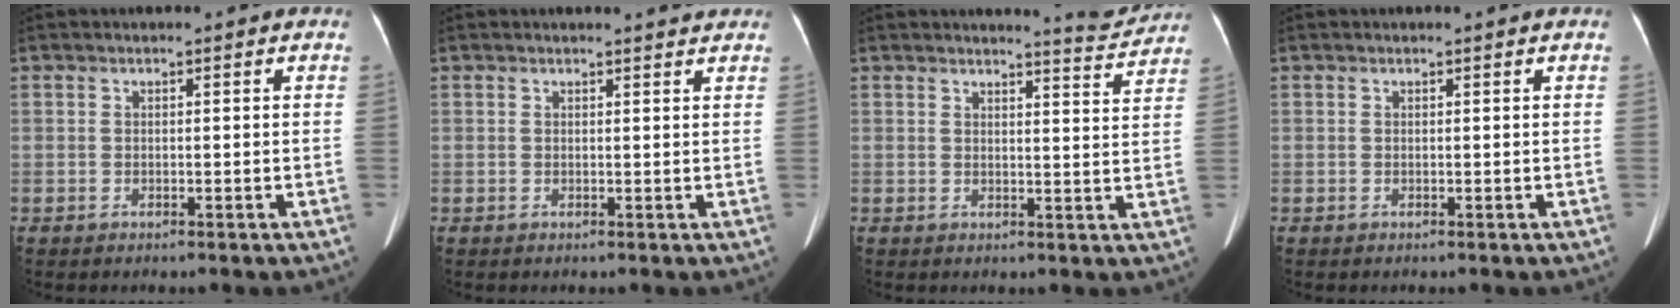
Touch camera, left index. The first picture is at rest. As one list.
[{"total": 2.1, "force": [2.1, 0.0, 0.2], "torque": [-0.009, -0.001, 0.019]}, {"total": 4.7, "force": [4.7, -0.4, 0.1], "torque": [-0.014, -0.026, 0.051]}, {"total": 0.0}]